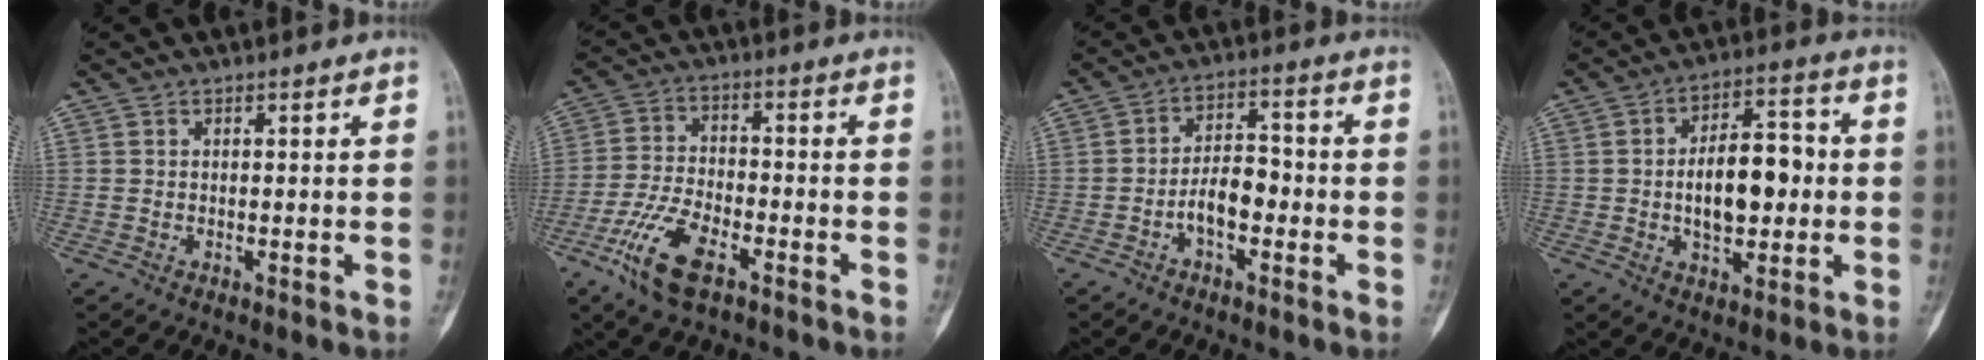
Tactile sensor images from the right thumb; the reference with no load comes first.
{"total": 11.3, "force": [-6.3, 4.6, 8.2], "torque": [-0.174, 0.016, -0.120]}
{"total": 6.5, "force": [-2.3, 3.5, 5.0], "torque": [-0.071, 0.031, -0.046]}
{"total": 12.8, "force": [-0.4, 7.0, 10.7], "torque": [-0.145, 0.025, -0.004]}